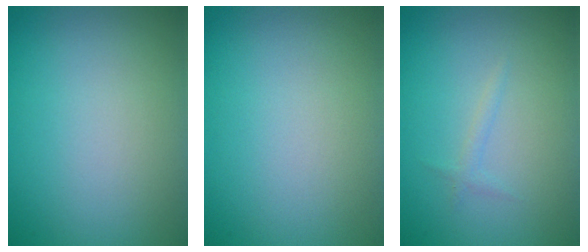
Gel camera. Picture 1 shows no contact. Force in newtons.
{"total": 0.0}
{"total": 0.7, "press": 0.7, "slide": 0.1}